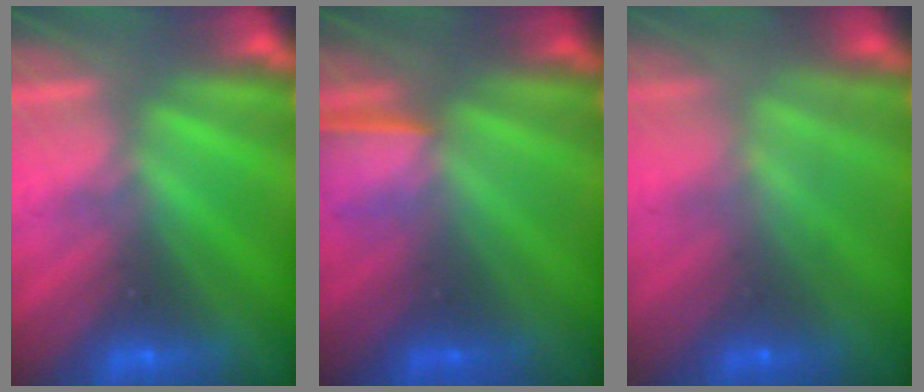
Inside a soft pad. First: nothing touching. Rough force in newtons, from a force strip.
{"total": 1.3}
{"total": 7.9}